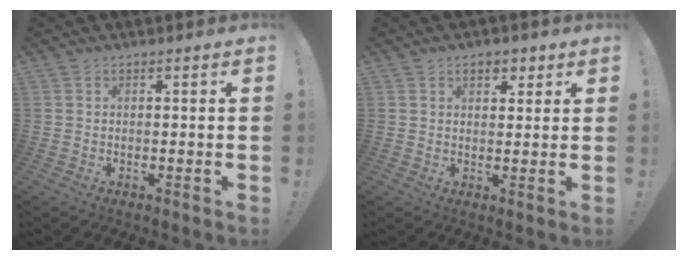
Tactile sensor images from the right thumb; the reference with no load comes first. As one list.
[{"total": 4.4, "force": [2.2, 2.8, 2.5], "torque": [-0.031, 0.000, 0.037]}]